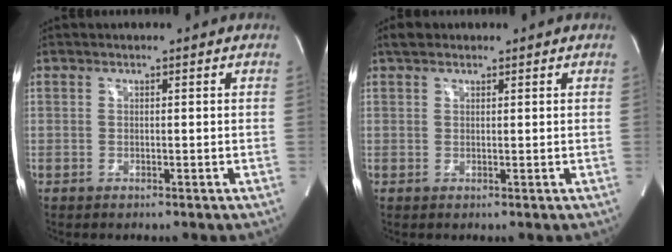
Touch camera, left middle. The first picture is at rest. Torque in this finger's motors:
{"motor_torque": [-0.05, 0.09, -0.05, 0.00]}